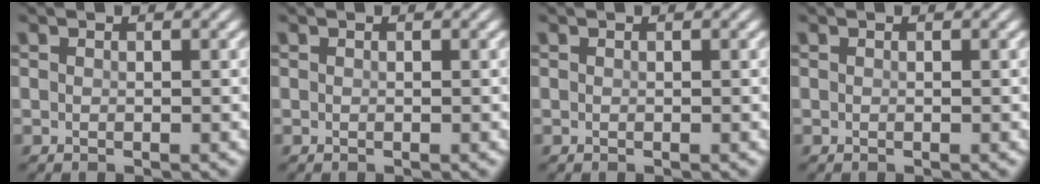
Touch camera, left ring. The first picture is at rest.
{"total": 0.0}
{"total": 0.0}
{"total": 0.0}